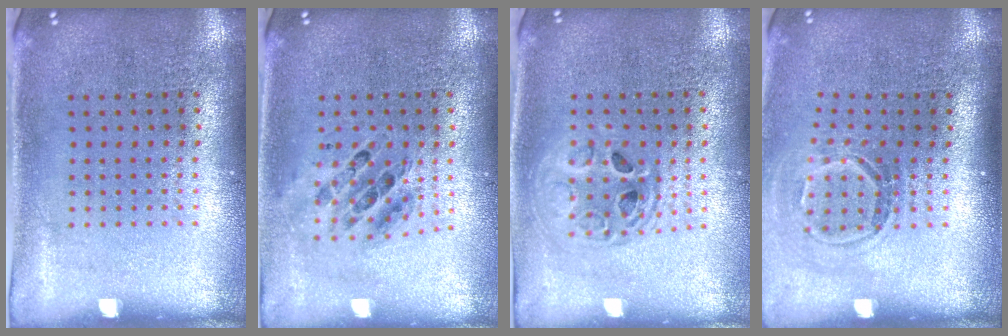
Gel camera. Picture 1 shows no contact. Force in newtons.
{"total": 0.7, "press": 0.6, "slide": 0.2}
{"total": 1.4, "press": 1.2, "slide": 0.7}
{"total": 1.7, "press": 1.2, "slide": 1.2}